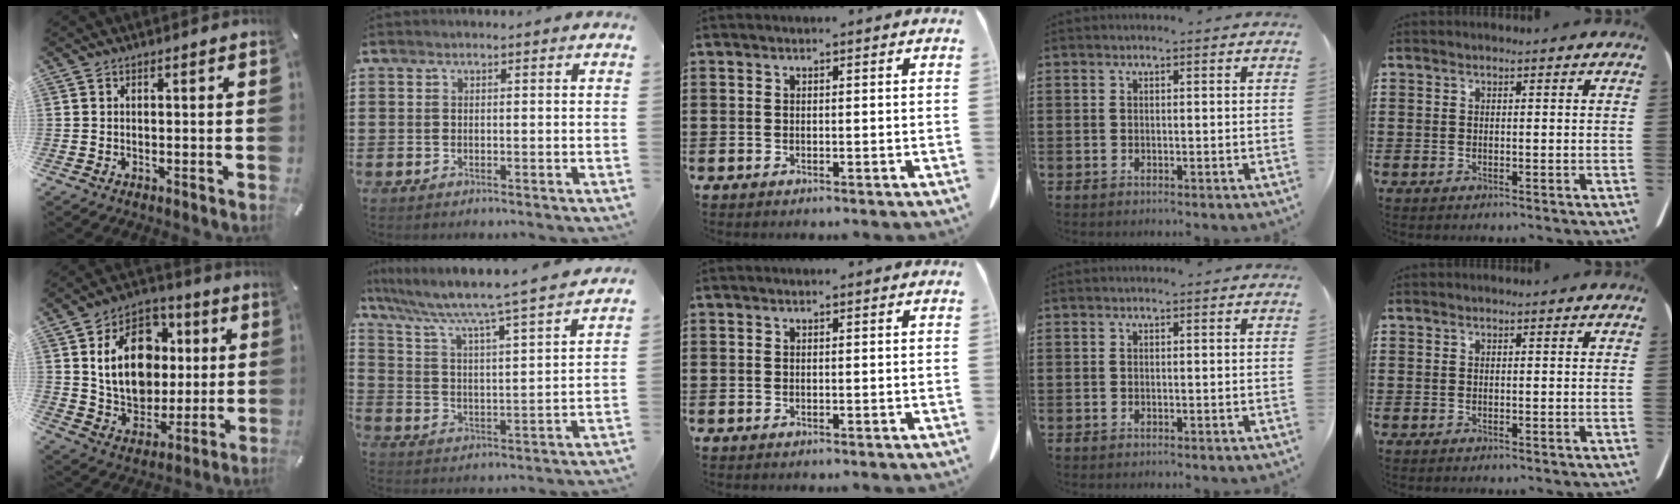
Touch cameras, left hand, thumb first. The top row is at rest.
{"thumb": {"total": 17.6, "force": [3.4, 14.0, 10.0], "torque": [-0.162, 0.001, 0.067]}, "index": {"total": 5.3, "force": [4.6, -0.6, 2.6], "torque": [-0.075, -0.051, 0.062]}}